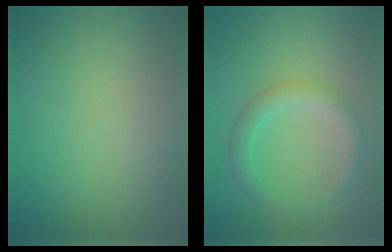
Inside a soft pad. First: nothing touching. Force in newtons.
{"total": 2.7, "press": 2.7, "slide": 0.1}